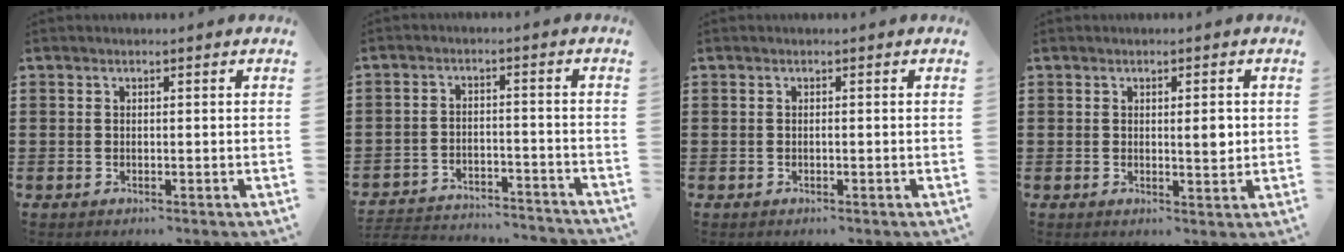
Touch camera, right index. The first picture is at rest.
{"total": 3.8, "force": [-3.8, 0.3, 0.4], "torque": [-0.013, 0.002, -0.080]}
{"total": 0.0}
{"total": 2.9, "force": [0.5, 0.8, 2.7], "torque": [-0.036, -0.002, 0.002]}